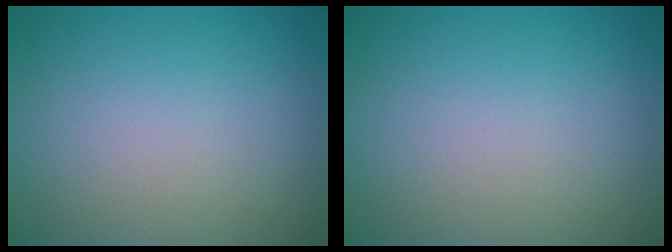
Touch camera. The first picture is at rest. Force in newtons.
{"total": 0.0}